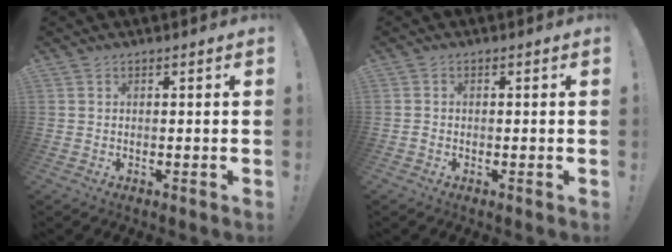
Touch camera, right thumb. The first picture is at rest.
{"total": 0.9, "force": [-0.5, 0.7, 0.4], "torque": [-0.008, 0.002, -0.008]}